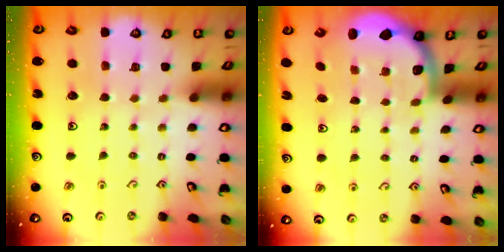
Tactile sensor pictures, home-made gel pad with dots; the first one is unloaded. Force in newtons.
{"total": 1.9, "press": 1.8, "slide": 0.5}